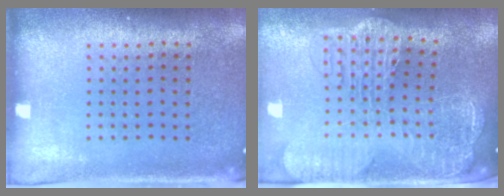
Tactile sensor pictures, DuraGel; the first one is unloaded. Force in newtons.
{"total": 3.3, "press": 2.7, "slide": 1.9}